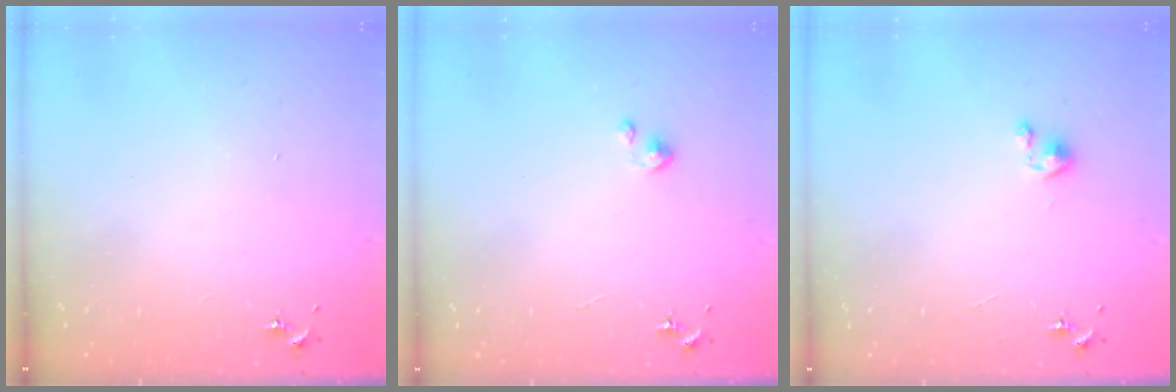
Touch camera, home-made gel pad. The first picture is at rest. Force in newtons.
{"total": 2.8, "press": 2.8, "slide": 0.2}
{"total": 2.3, "press": 2.2, "slide": 0.2}